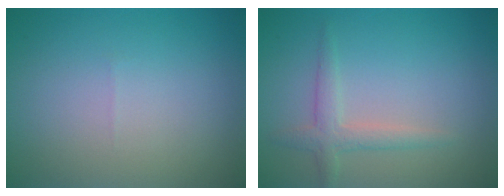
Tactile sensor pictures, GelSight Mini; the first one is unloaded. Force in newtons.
{"total": 2.1, "press": 2.1, "slide": 0.1}